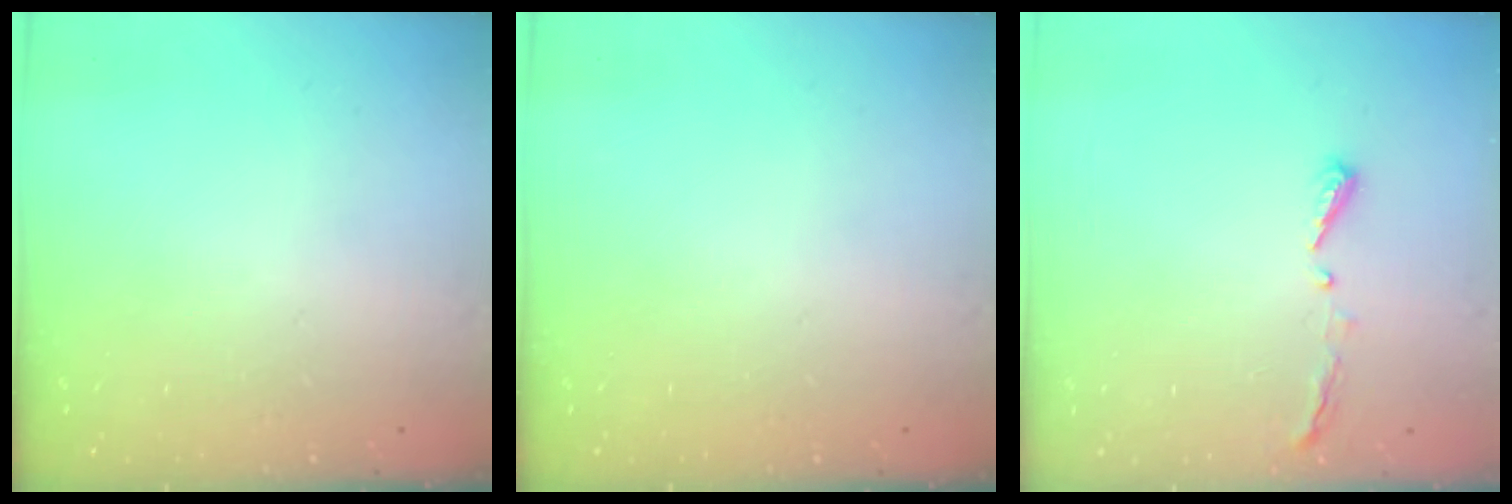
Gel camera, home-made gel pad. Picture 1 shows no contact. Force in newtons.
{"total": 0.0}
{"total": 4.4, "press": 4.3, "slide": 0.6}